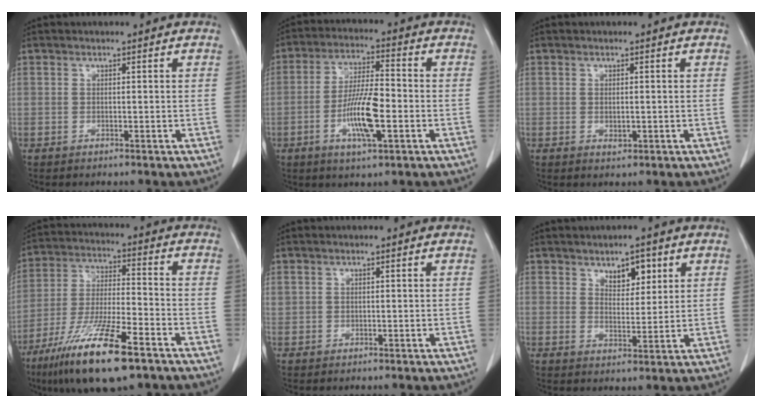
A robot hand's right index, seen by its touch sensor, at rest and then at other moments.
{"total": 9.8, "force": [-2.9, 1.9, 9.1], "torque": [-0.175, -0.002, -0.055]}
{"total": 1.1, "force": [-0.2, 0.6, 0.9], "torque": [-0.016, -0.003, 0.000]}
{"total": 16.4, "force": [-10.1, 2.3, 12.8], "torque": [-0.253, -0.037, -0.181]}
{"total": 0.7, "force": [0.4, 0.5, 0.1], "torque": [0.004, 0.009, 0.007]}
{"total": 4.5, "force": [2.6, 2.3, 2.9], "torque": [-0.040, -0.001, 0.043]}